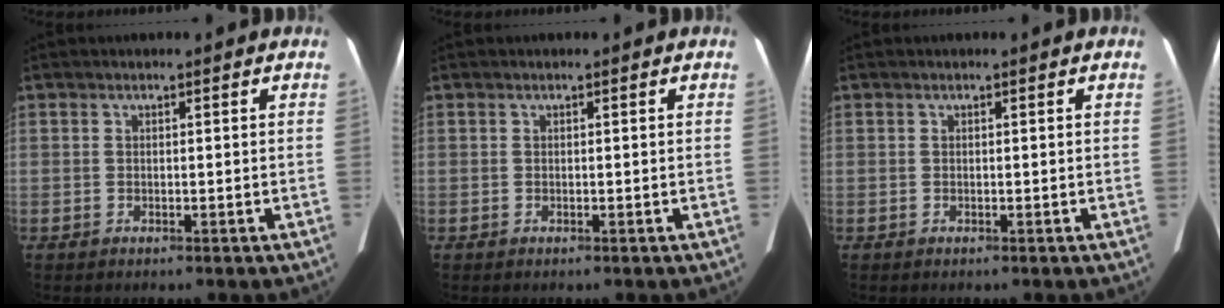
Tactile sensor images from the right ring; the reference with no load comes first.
{"total": 0.0}
{"total": 0.0}